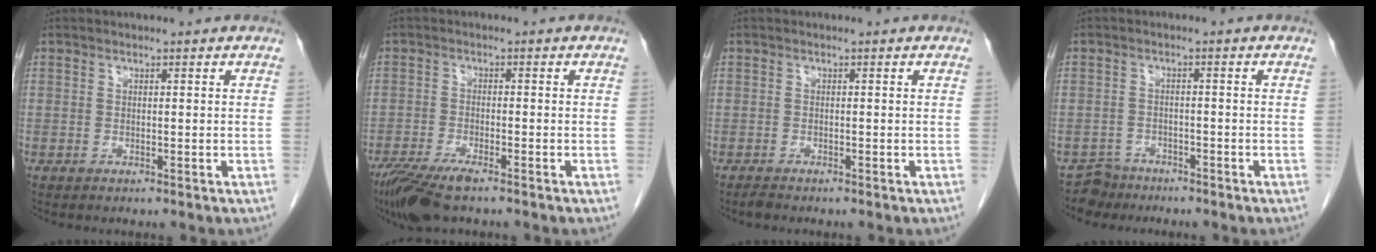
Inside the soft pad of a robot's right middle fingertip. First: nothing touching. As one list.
[{"total": 7.4, "force": [-5.4, 1.4, 4.9], "torque": [-0.089, -0.018, -0.094]}, {"total": 0.9, "force": [-0.8, 0.1, 0.4], "torque": [-0.016, -0.003, -0.015]}, {"total": 3.1, "force": [-2.6, 1.5, -0.7], "torque": [0.008, 0.003, -0.047]}]